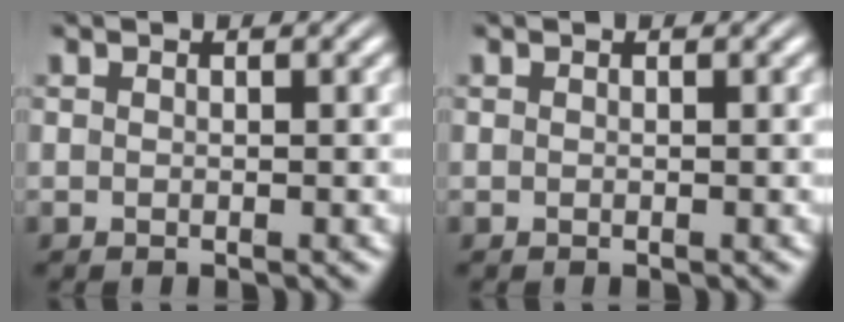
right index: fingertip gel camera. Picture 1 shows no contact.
{"total": 0.0}